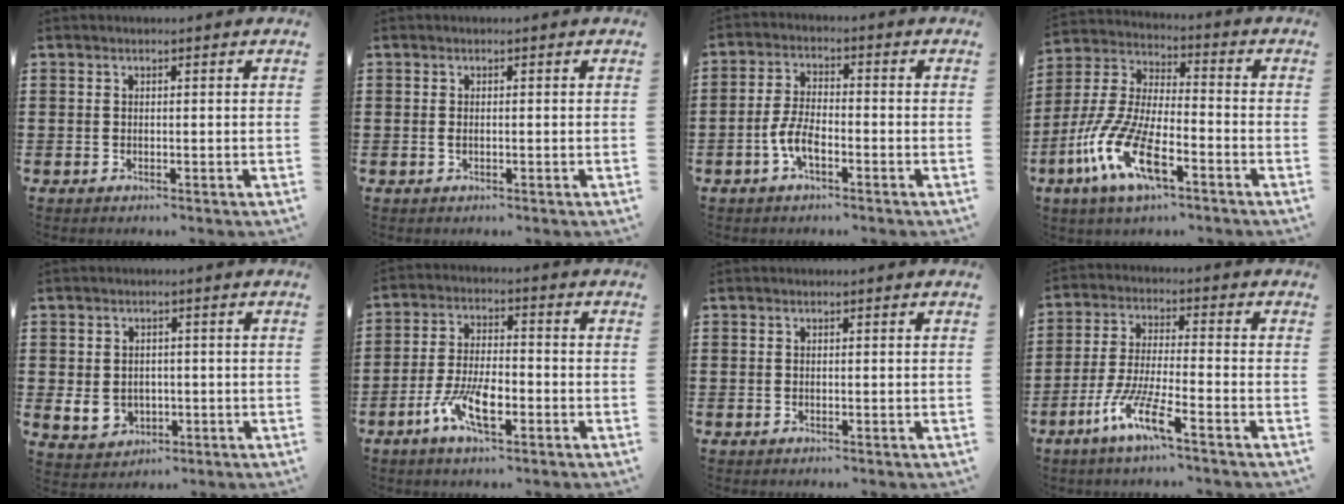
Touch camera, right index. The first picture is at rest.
{"total": 0.8, "force": [0.0, 0.2, 0.7], "torque": [-0.015, -0.002, 0.001]}
{"total": 5.1, "force": [-2.2, 2.0, 4.1], "torque": [-0.105, -0.004, -0.050]}
{"total": 12.6, "force": [-6.6, 4.2, 9.9], "torque": [-0.249, -0.015, -0.135]}
{"total": 3.3, "force": [-0.3, 2.9, 1.6], "torque": [-0.039, 0.006, -0.008]}
{"total": 8.1, "force": [-3.8, 2.8, 6.5], "torque": [-0.149, -0.012, -0.075]}
{"total": 0.0}
{"total": 8.4, "force": [-5.5, 0.5, 6.4], "torque": [-0.149, -0.015, -0.110]}